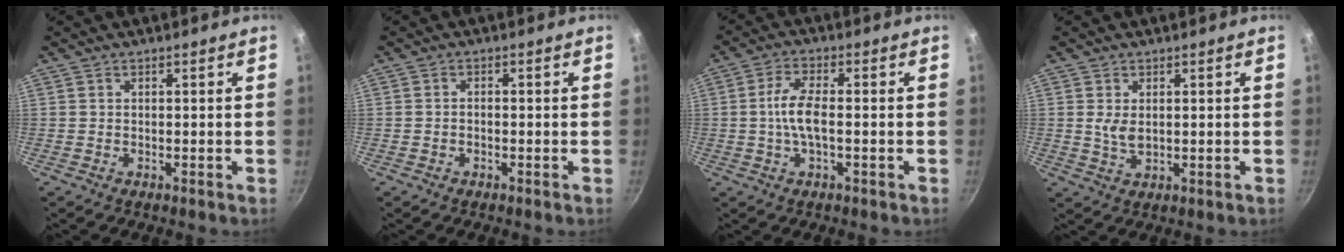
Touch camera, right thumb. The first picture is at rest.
{"total": 1.1, "force": [-0.5, 0.7, 0.7], "torque": [-0.015, 0.009, -0.010]}
{"total": 6.3, "force": [-0.5, 2.4, 5.9], "torque": [-0.123, 0.014, -0.017]}
{"total": 3.4, "force": [0.6, 1.9, 2.8], "torque": [-0.052, -0.008, 0.018]}